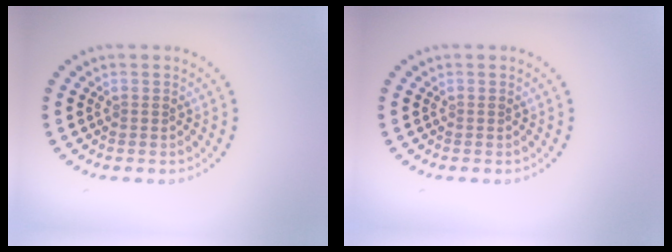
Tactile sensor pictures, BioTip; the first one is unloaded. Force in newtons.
{"total": 0.0}